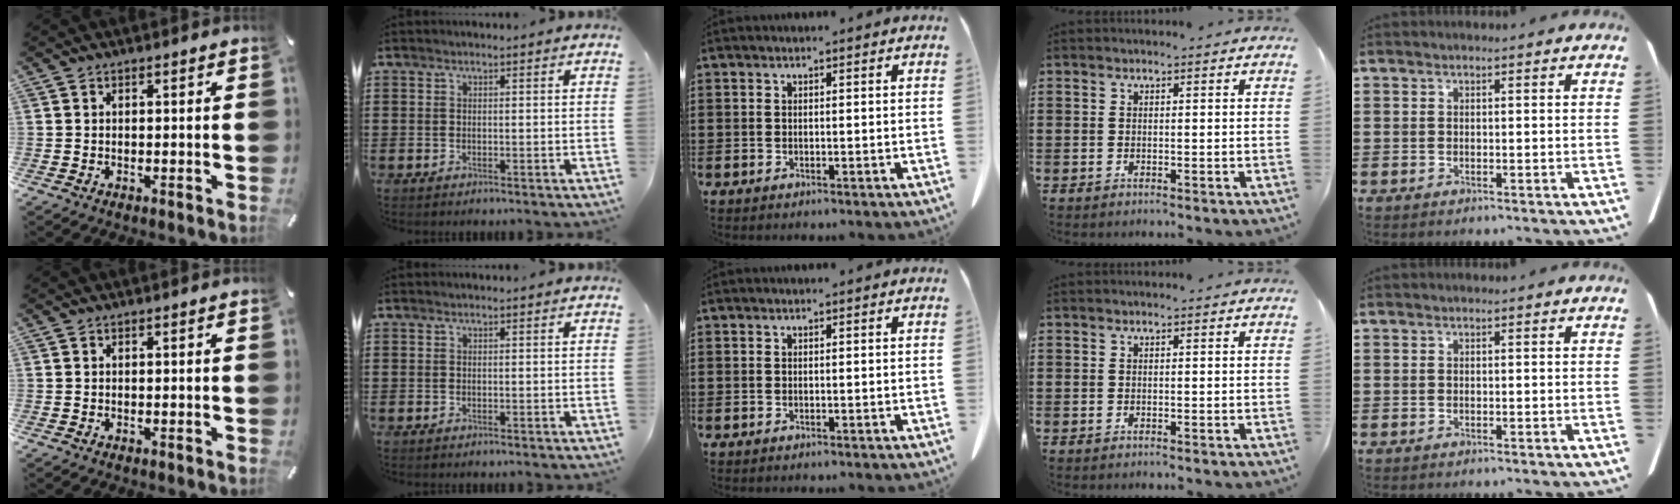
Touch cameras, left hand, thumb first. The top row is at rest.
{}